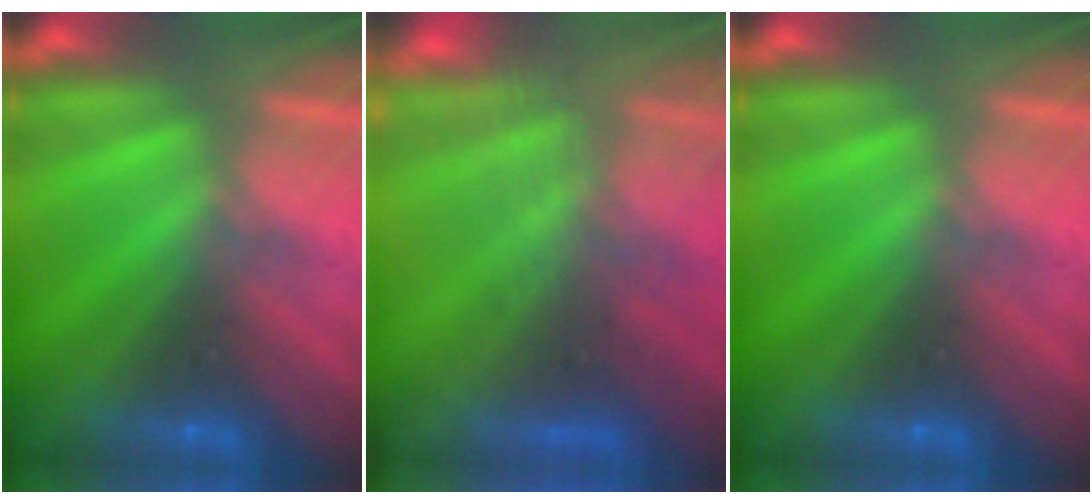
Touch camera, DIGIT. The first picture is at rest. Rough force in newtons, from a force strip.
{"total": 7.0}
{"total": 0.0}